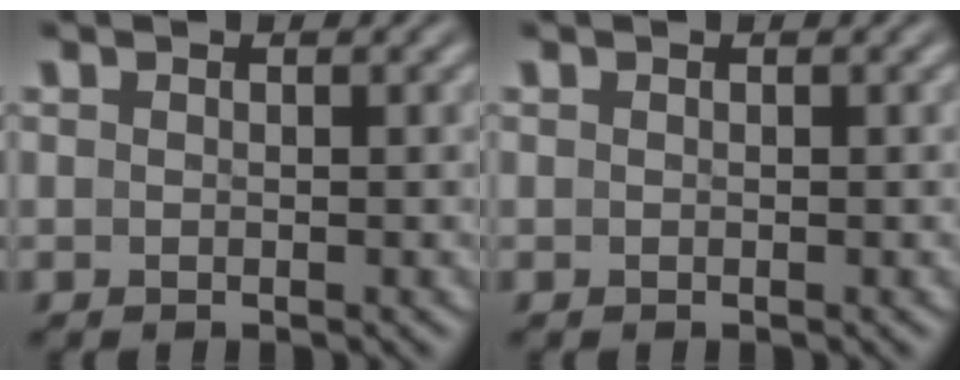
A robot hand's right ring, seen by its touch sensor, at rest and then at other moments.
{"total": 0.0}